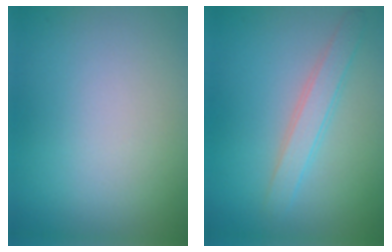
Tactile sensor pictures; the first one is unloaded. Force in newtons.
{"total": 2.4, "press": 2.4, "slide": 0.2}